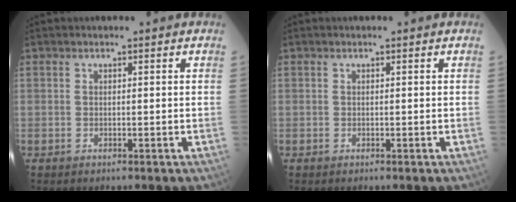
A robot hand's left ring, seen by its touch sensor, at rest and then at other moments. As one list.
[{"total": 0.0}]